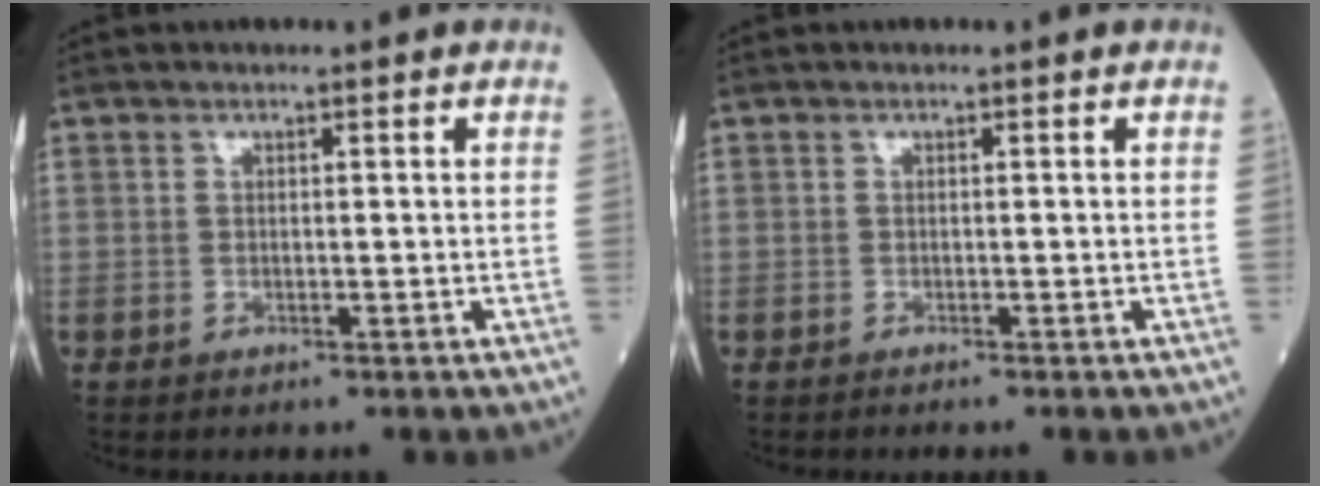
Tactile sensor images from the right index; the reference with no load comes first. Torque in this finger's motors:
{"motor_torque": [0.05, 0.05, 0.07, 0.02]}